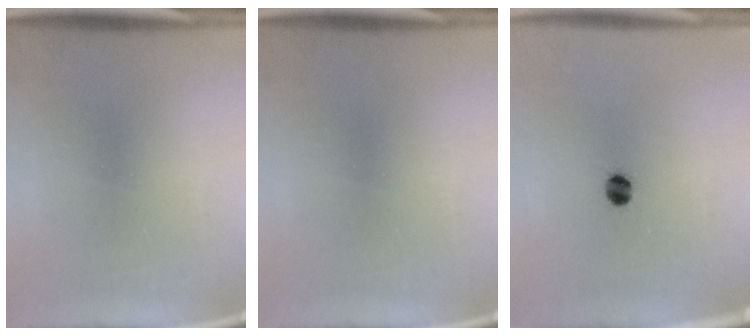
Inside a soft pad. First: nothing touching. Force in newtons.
{"total": 0.0}
{"total": 4.4}